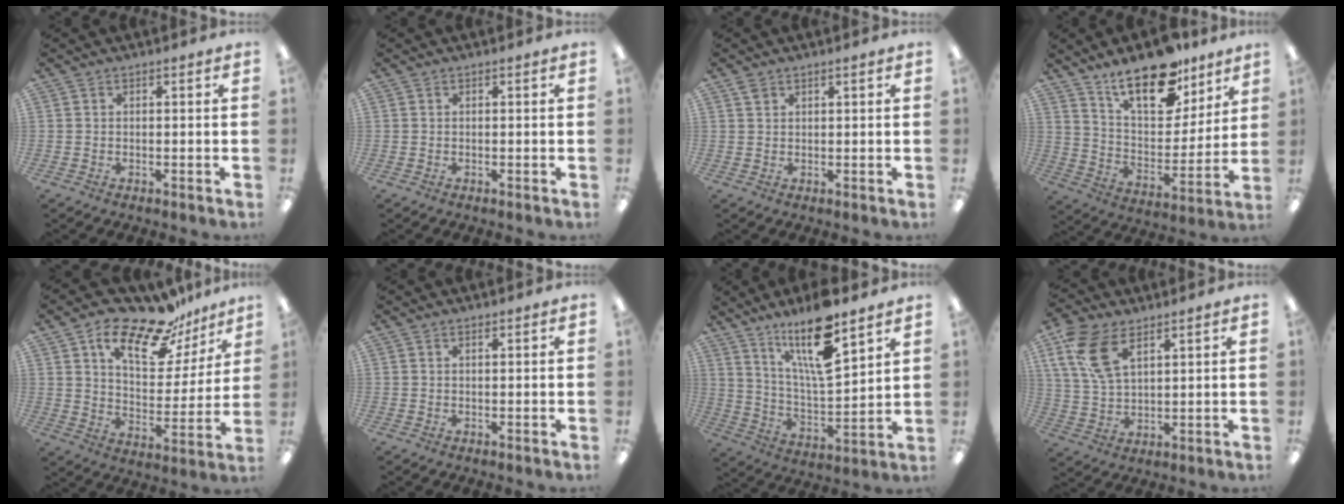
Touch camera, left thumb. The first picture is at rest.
{"total": 0.0}
{"total": 1.6, "force": [1.2, 0.7, 0.7], "torque": [-0.007, -0.003, 0.021]}
{"total": 18.2, "force": [13.1, 8.1, 9.7], "torque": [-0.160, -0.076, 0.231]}
{"total": 17.7, "force": [13.5, 6.9, 9.0], "torque": [-0.153, -0.089, 0.229]}
{"total": 0.5, "force": [0.5, 0.1, 0.2], "torque": [-0.004, 0.000, 0.009]}
{"total": 17.4, "force": [11.9, 4.5, 11.8], "torque": [-0.208, -0.063, 0.193]}
{"total": 13.0, "force": [7.0, 6.7, 8.7], "torque": [-0.193, -0.010, 0.132]}